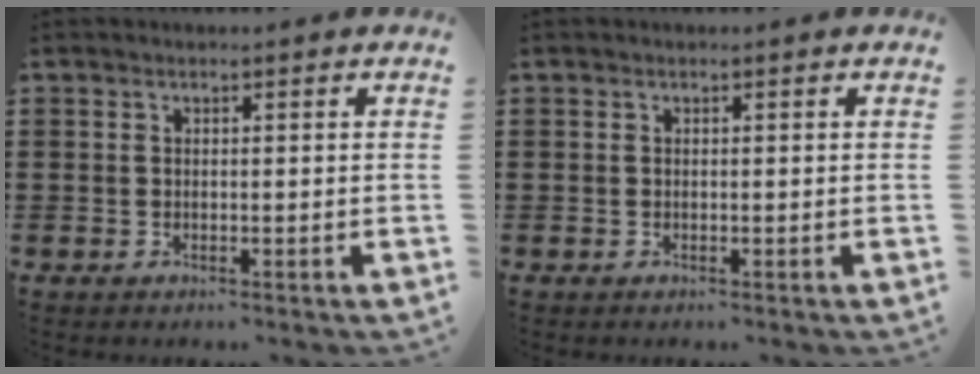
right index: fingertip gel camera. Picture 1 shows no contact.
{"total": 0.0}